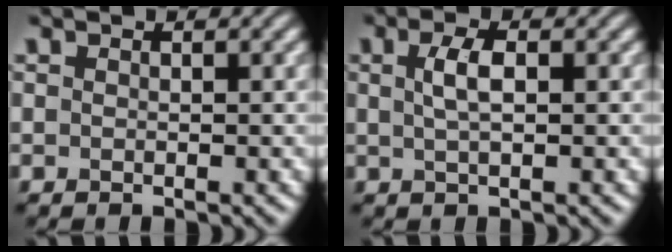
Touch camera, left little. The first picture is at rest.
{"total": 2.3, "force": [0.5, 0.8, 2.1], "torque": [-0.043, 0.006, 0.008]}